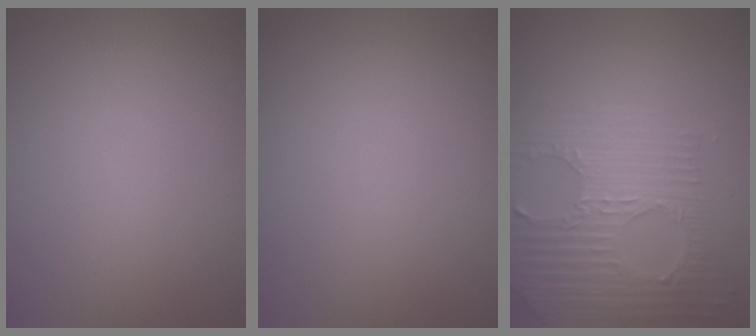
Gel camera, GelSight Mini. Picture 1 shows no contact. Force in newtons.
{"total": 0.0}
{"total": 3.9, "press": 3.7, "slide": 0.9}